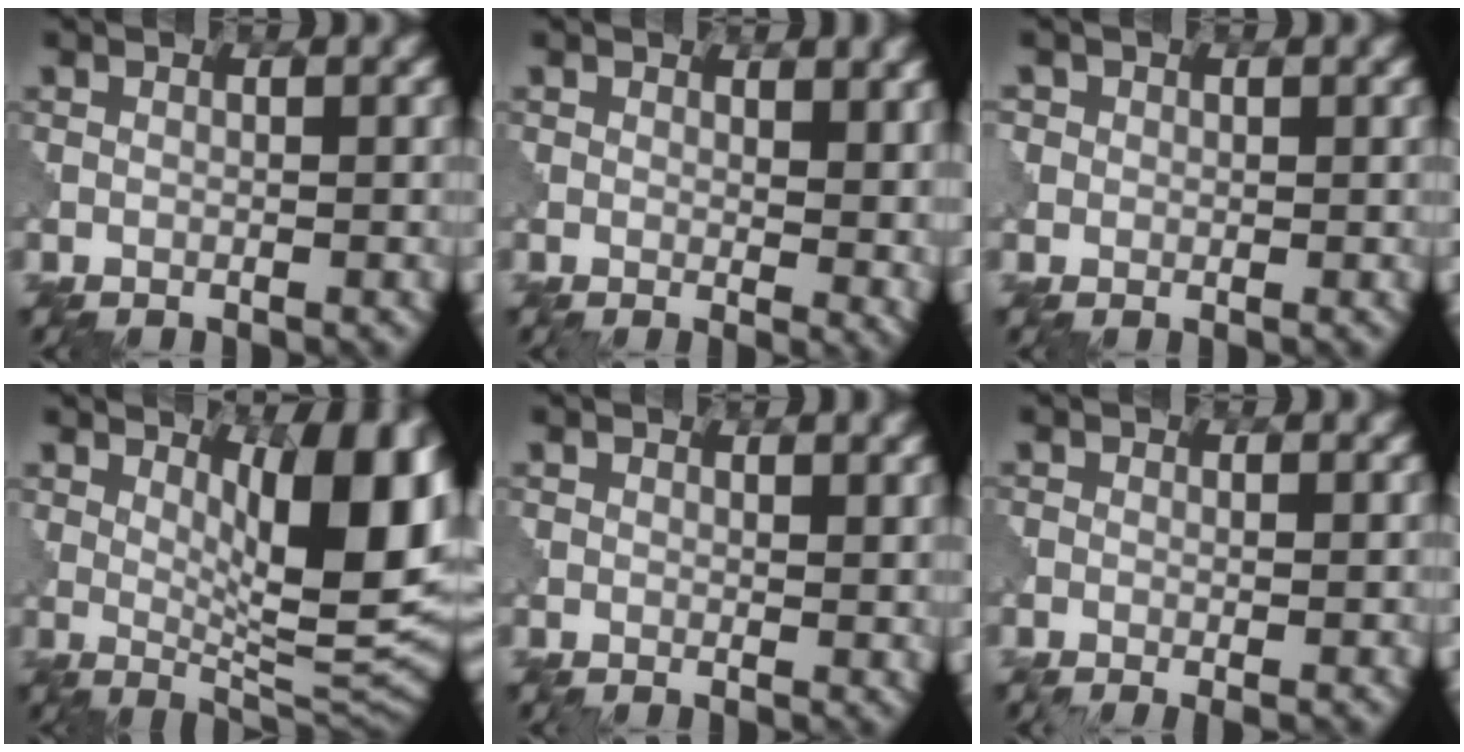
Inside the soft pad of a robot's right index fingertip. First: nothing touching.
{"total": 5.3, "force": [2.0, 2.6, 4.1], "torque": [-0.033, -0.003, 0.036]}
{"total": 1.1, "force": [0.4, 0.9, -0.5], "torque": [0.012, -0.002, 0.008]}
{"total": 10.9, "force": [2.9, 3.7, 9.8], "torque": [-0.112, -0.006, 0.049]}
{"total": 2.2, "force": [1.4, 0.9, 1.5], "torque": [-0.014, 0.003, 0.021]}
{"total": 1.7, "force": [0.0, 0.8, 1.5], "torque": [-0.003, 0.011, -0.012]}